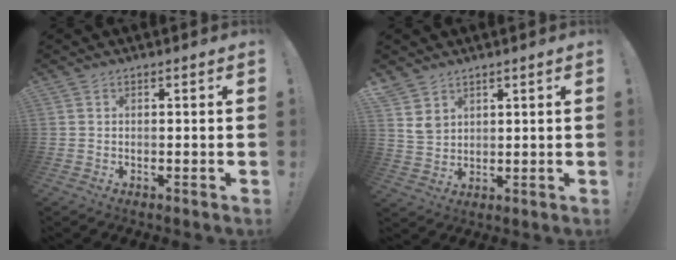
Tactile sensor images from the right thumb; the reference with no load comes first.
{"total": 5.9, "force": [3.6, 4.1, 2.1], "torque": [-0.037, -0.015, 0.073]}